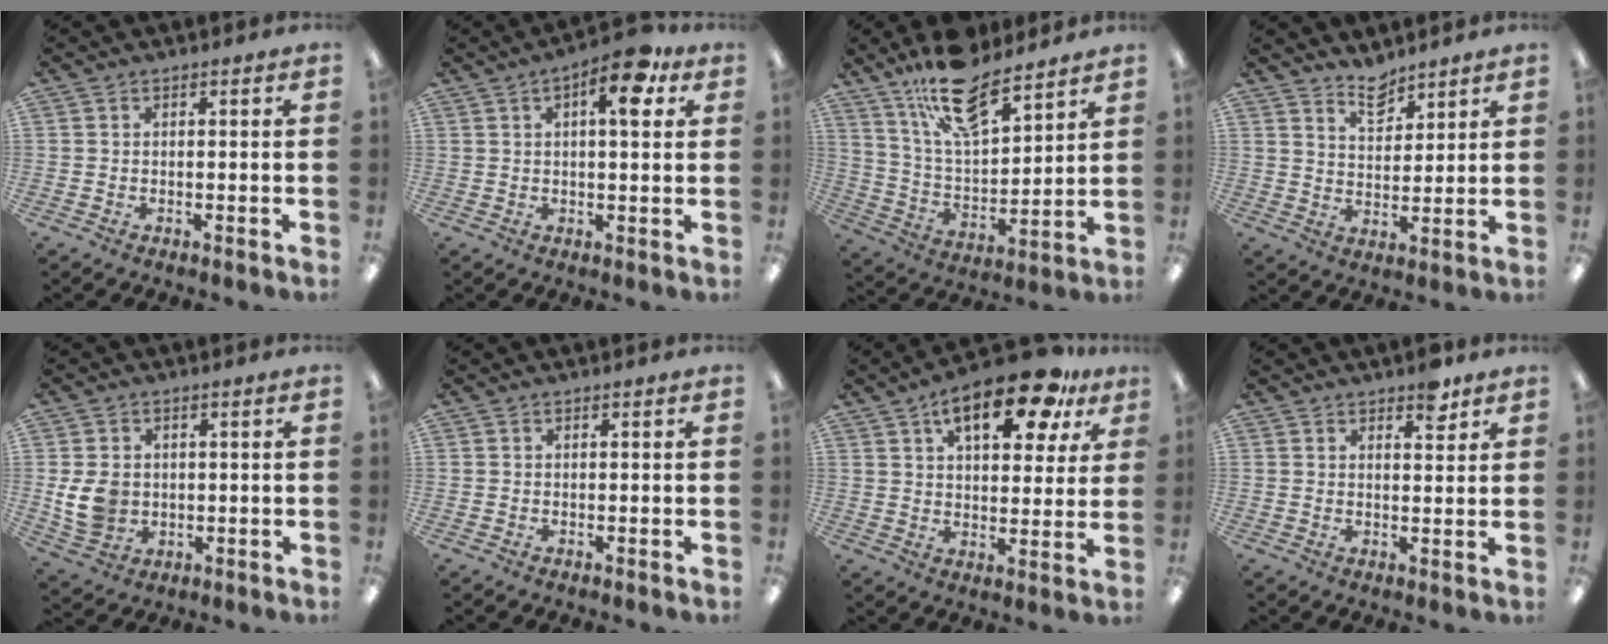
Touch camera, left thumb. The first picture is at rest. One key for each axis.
{"total": 9.9, "fx": 4.7, "fy": 3.7, "fz": 7.9, "tx": -0.103, "ty": -0.017, "tz": 0.070}
{"total": 17.2, "fx": 12.6, "fy": 6.6, "fz": 9.6, "tx": -0.179, "ty": -0.059, "tz": 0.221}
{"total": 6.9, "fx": 6.0, "fy": 2.9, "fz": 1.9, "tx": -0.023, "ty": -0.040, "tz": 0.108}
{"total": 7.9, "fx": 0.1, "fy": 6.7, "fz": 4.2, "tx": -0.091, "ty": 0.005, "tz": 0.003}
{"total": 0.0}
{"total": 17.1, "fx": 9.8, "fy": 7.1, "fz": 12.1, "tx": -0.170, "ty": -0.039, "tz": 0.155}
{"total": 5.0, "fx": 3.6, "fy": 2.1, "fz": 2.7, "tx": -0.020, "ty": -0.018, "tz": 0.058}